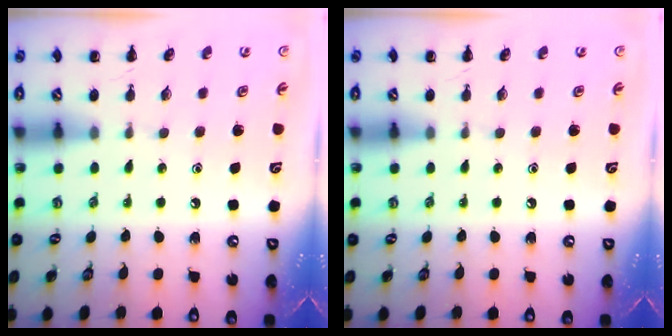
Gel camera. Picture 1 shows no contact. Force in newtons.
{"total": 0.0}